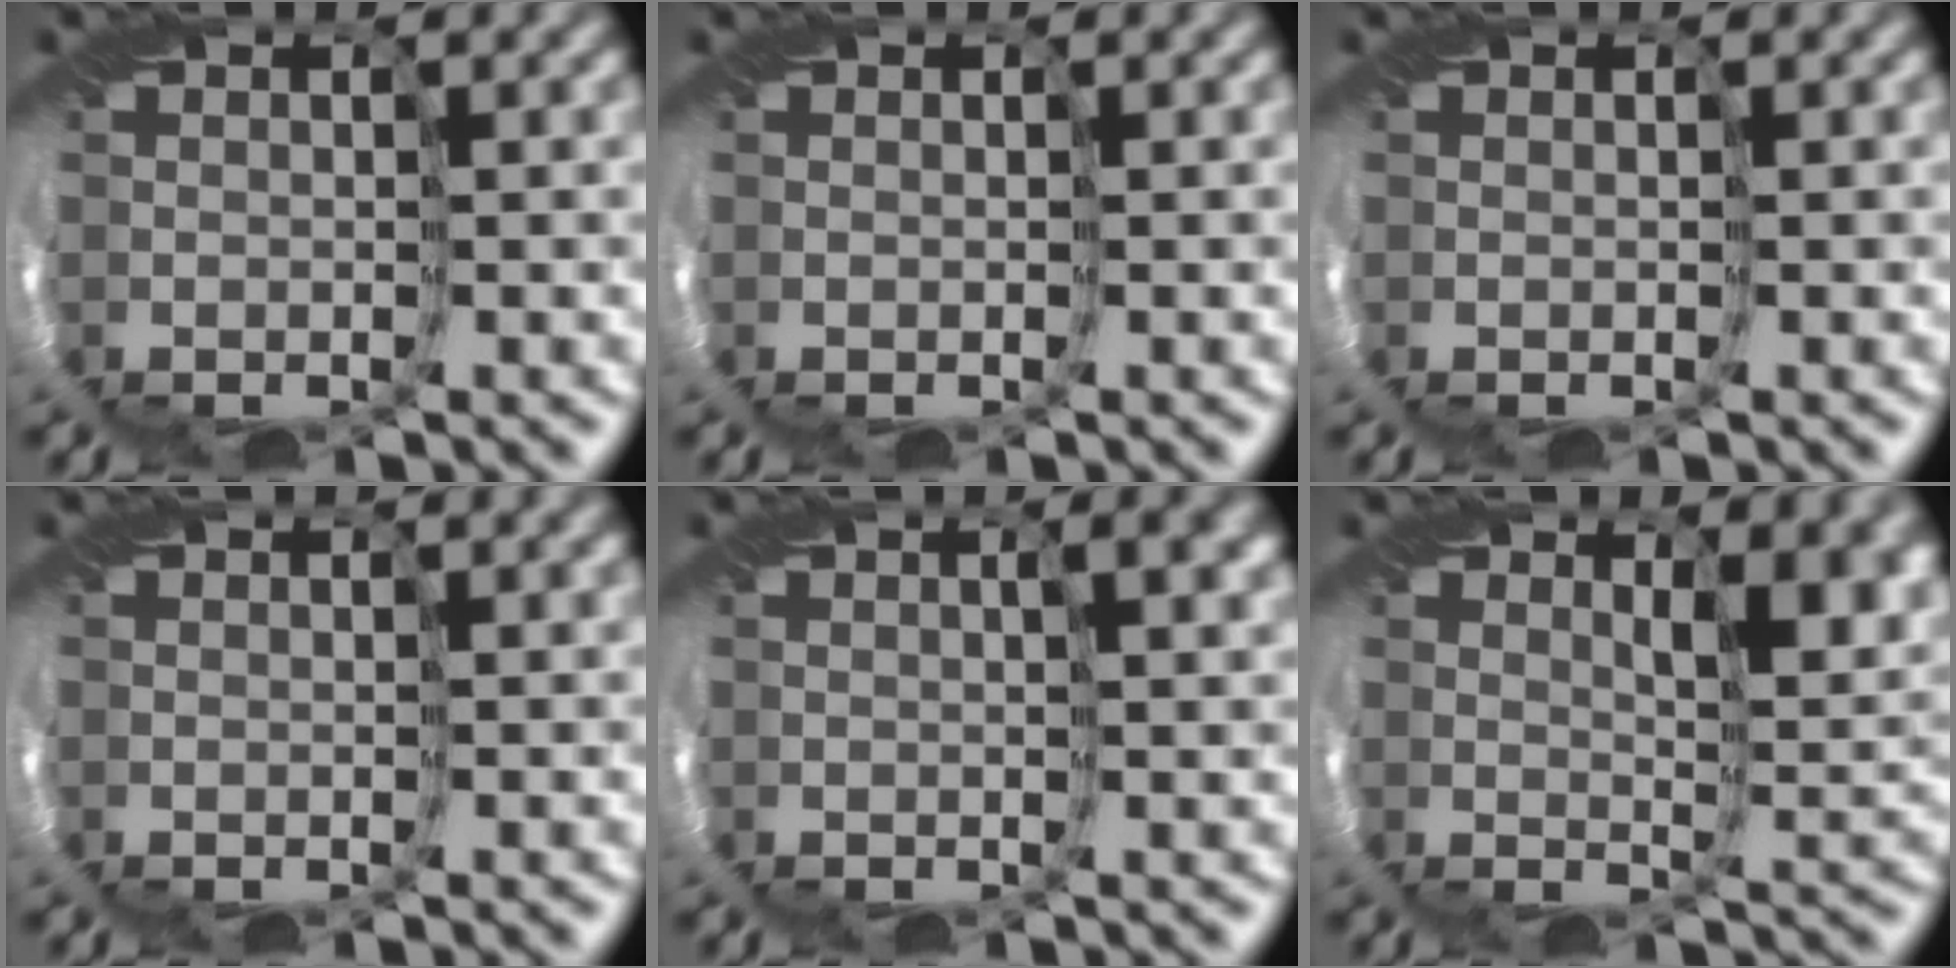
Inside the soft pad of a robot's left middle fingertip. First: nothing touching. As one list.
[{"total": 0.0}, {"total": 0.0}, {"total": 0.0}, {"total": 2.2, "force": [1.4, -0.4, 1.7], "torque": [-0.026, 0.010, 0.017]}, {"total": 4.1, "force": [2.5, 1.1, 3.1], "torque": [-0.051, -0.002, 0.045]}]